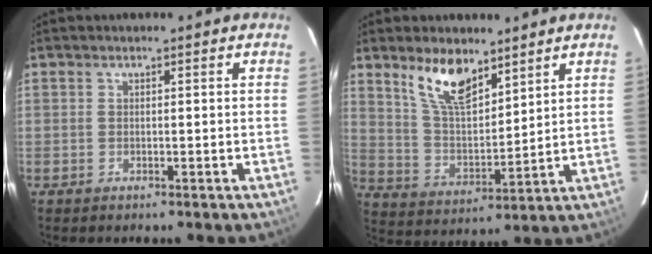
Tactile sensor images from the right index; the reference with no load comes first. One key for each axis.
{"total": 11.0, "fx": 7.5, "fy": 4.2, "fz": 6.8, "tx": -0.123, "ty": 0.002, "tz": 0.150}